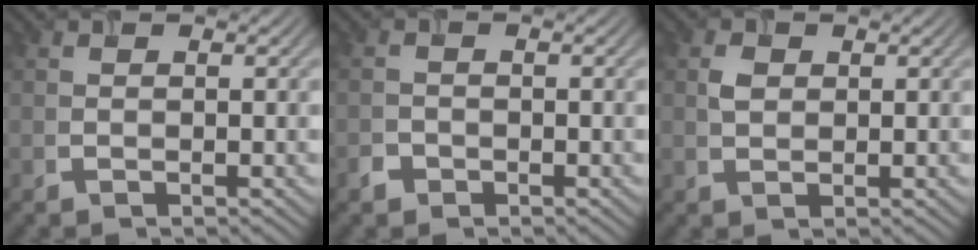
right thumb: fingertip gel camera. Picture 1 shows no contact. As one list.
[{"total": 1.4, "force": [-0.9, 1.0, 0.4], "torque": [-0.005, 0.001, -0.021]}, {"total": 1.8, "force": [0.5, 1.4, 1.0], "torque": [-0.024, 0.001, 0.009]}]